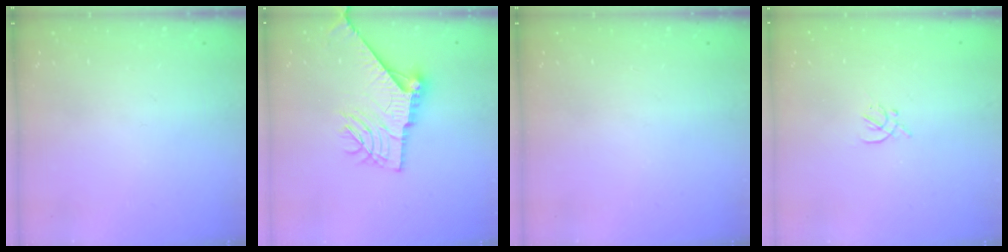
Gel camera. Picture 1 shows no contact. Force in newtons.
{"total": 14.0, "press": 13.9, "slide": 0.9}
{"total": 0.0}
{"total": 1.4, "press": 1.3, "slide": 0.5}